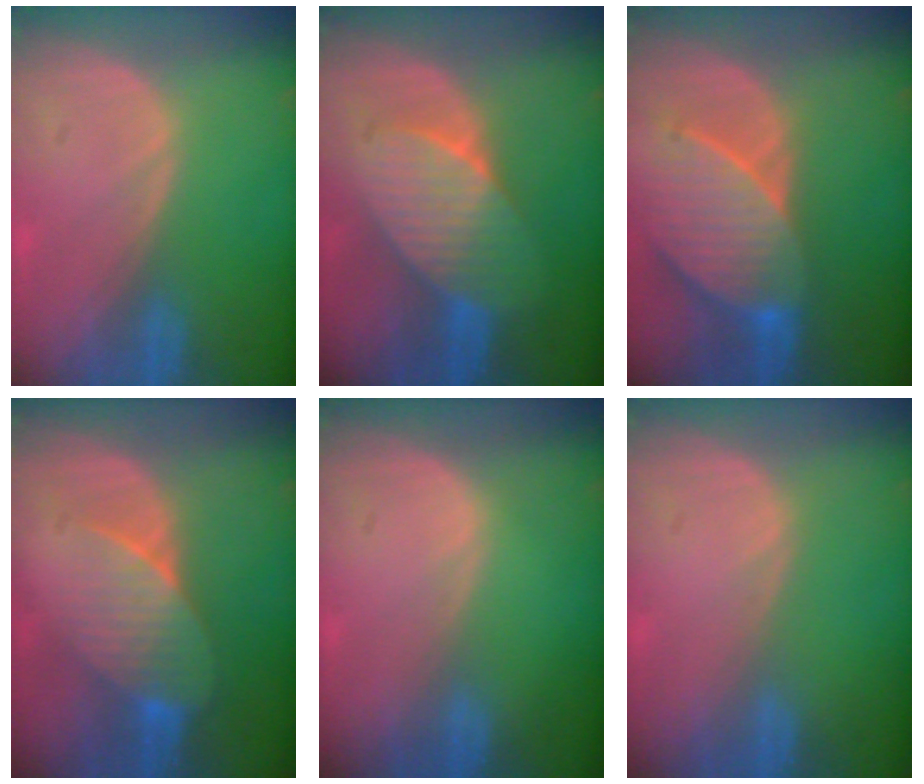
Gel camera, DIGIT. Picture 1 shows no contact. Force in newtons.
{"total": 7.3, "press": 7.3, "slide": 1.0}
{"total": 9.5, "press": 8.6, "slide": 3.8}
{"total": 7.5, "press": 6.8, "slide": 3.0}
{"total": 0.0}
{"total": 0.0}